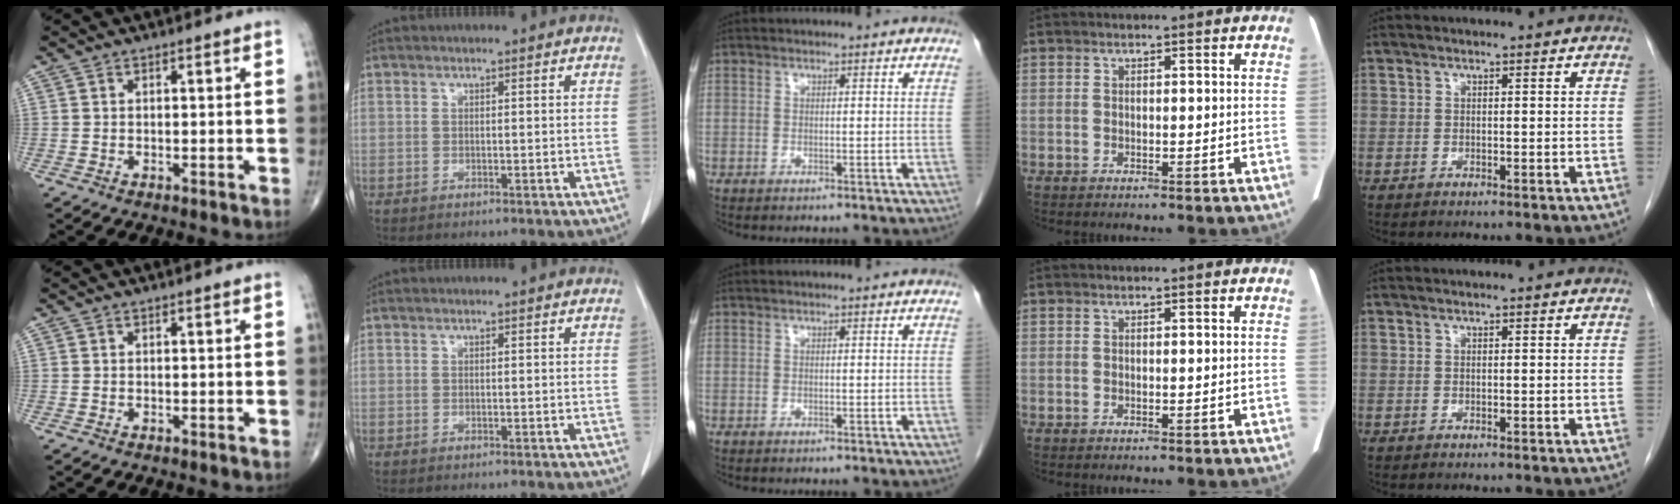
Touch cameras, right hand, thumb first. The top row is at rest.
{}